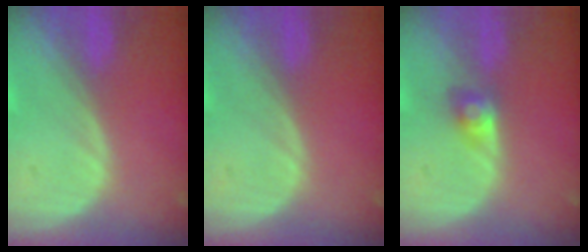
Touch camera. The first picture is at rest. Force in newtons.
{"total": 0.0}
{"total": 2.7, "press": 2.5, "slide": 1.0}